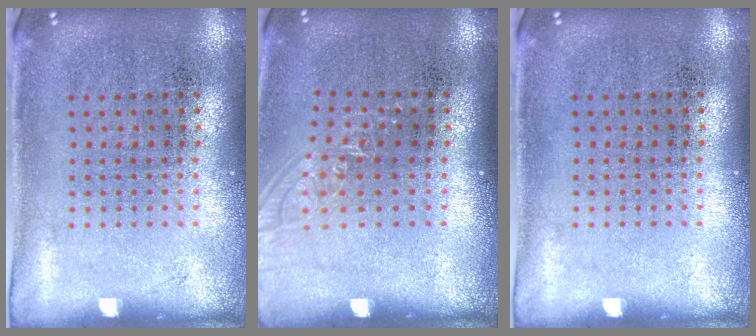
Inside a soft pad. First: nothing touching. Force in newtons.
{"total": 1.0, "press": 0.9, "slide": 0.3}
{"total": 0.0}